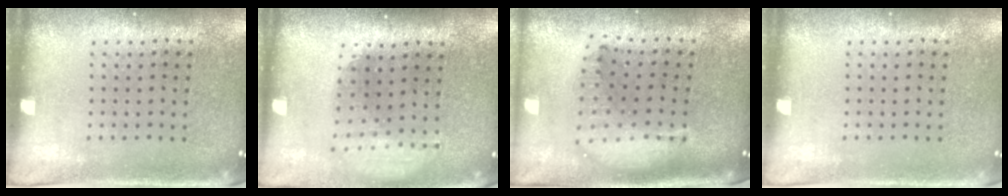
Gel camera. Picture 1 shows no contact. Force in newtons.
{"total": 1.7, "press": 1.3, "slide": 1.1}
{"total": 1.6, "press": 1.4, "slide": 0.7}
{"total": 0.0}